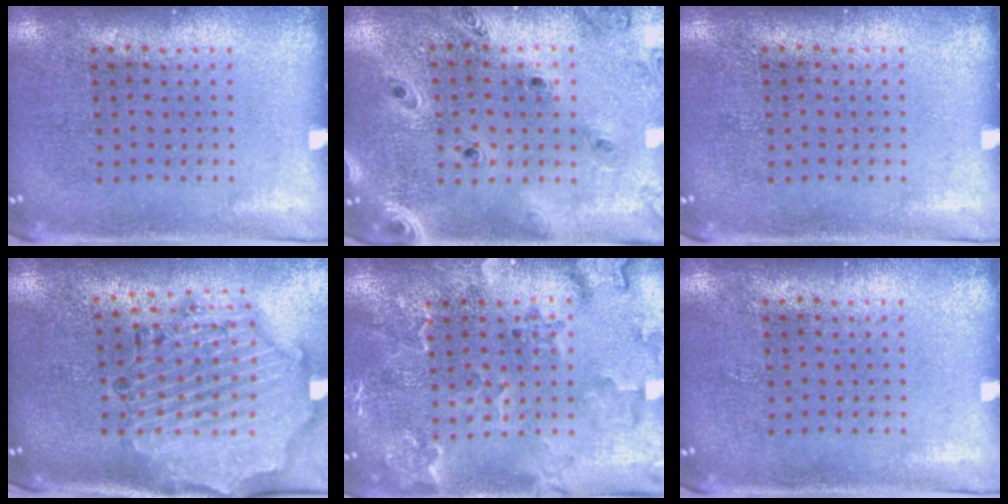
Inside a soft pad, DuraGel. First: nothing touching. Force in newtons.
{"total": 1.3, "press": 1.3, "slide": 0.2}
{"total": 0.0}
{"total": 2.2, "press": 2.1, "slide": 0.6}
{"total": 2.3, "press": 2.2, "slide": 0.8}
{"total": 0.0}